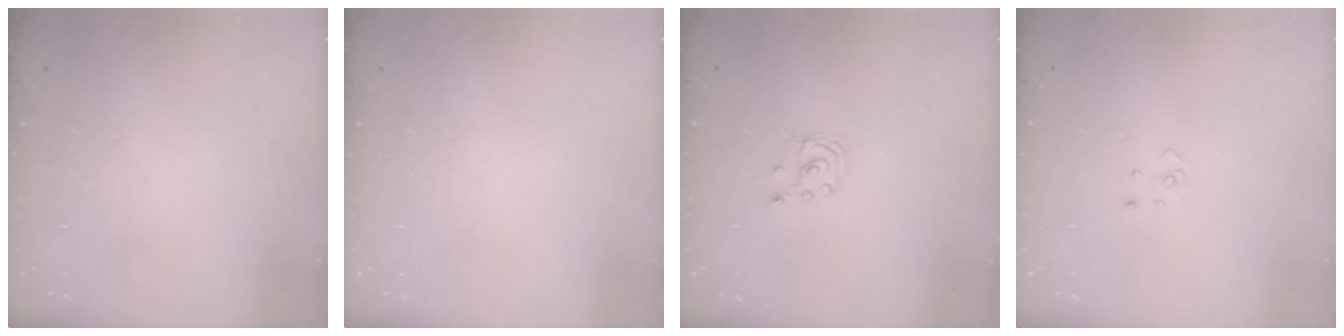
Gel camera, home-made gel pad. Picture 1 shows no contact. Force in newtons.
{"total": 0.0}
{"total": 2.0, "press": 2.0, "slide": 0.2}
{"total": 2.7, "press": 2.7, "slide": 0.3}